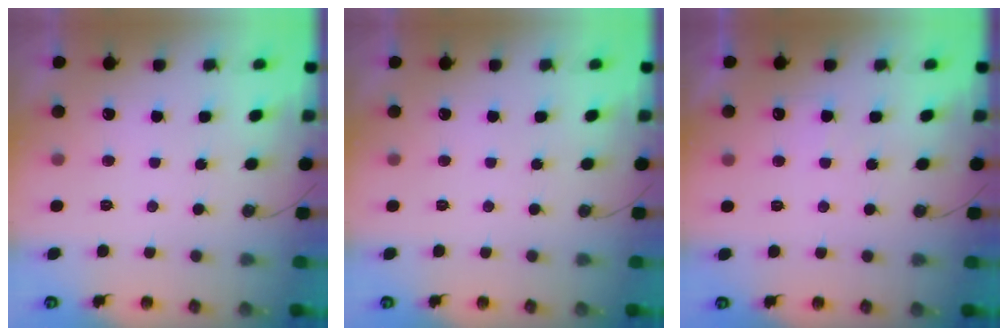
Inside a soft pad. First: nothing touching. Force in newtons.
{"total": 0.0}
{"total": 4.0, "press": 4.0, "slide": 0.8}